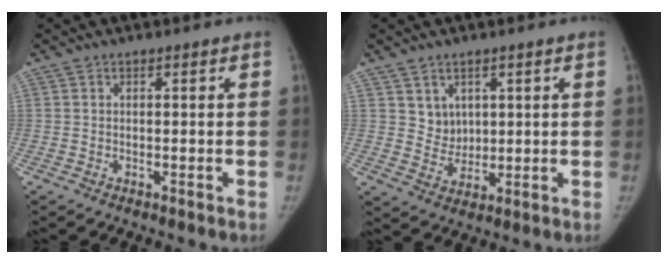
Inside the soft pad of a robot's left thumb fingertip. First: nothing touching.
{"total": 4.8, "force": [2.3, 4.0, 1.2], "torque": [0.003, -0.019, 0.051]}